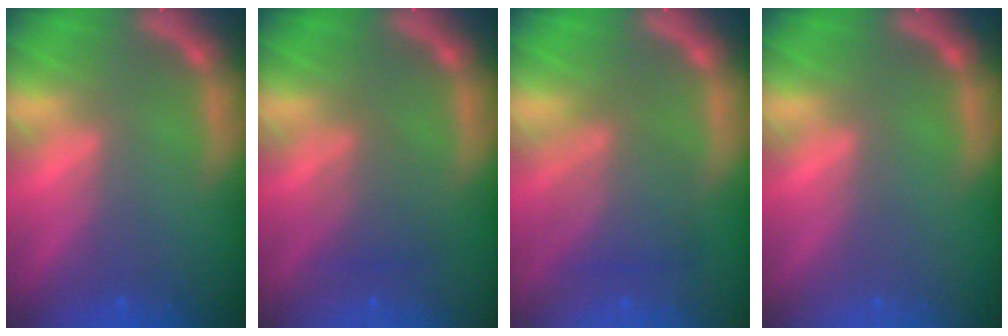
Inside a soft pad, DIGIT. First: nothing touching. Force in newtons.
{"total": 2.5}
{"total": 5.0}
{"total": 0.0}